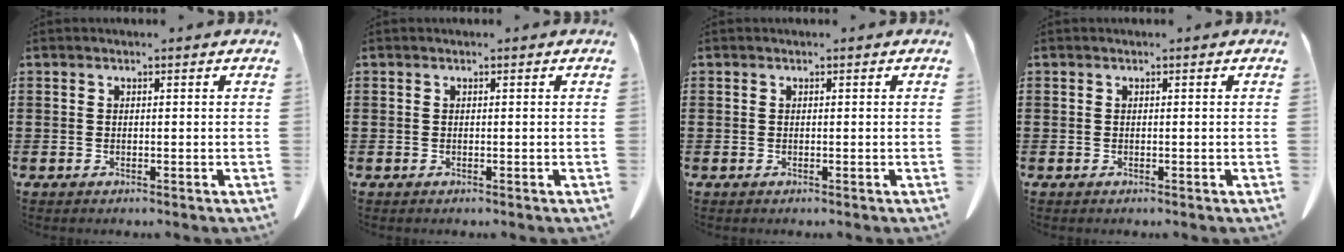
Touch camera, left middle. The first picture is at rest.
{"total": 0.0}
{"total": 0.0}
{"total": 0.0}